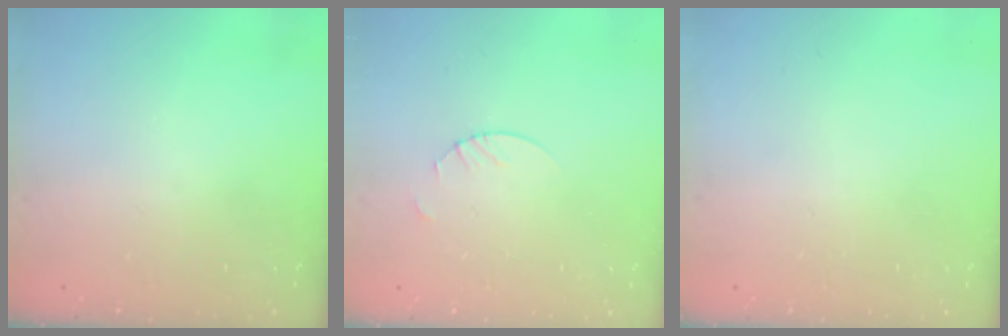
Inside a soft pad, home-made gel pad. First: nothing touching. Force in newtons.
{"total": 1.9, "press": 1.9, "slide": 0.2}
{"total": 0.0}